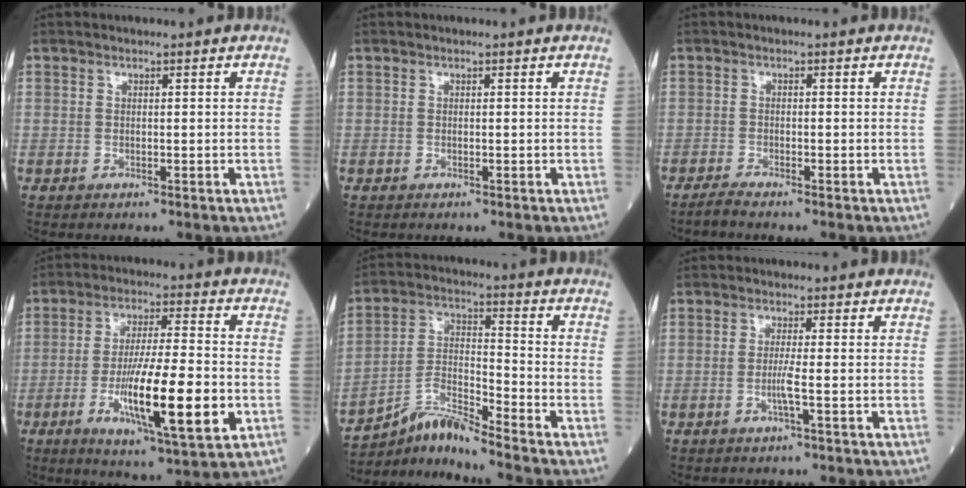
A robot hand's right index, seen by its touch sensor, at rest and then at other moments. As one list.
[{"total": 0.0}, {"total": 1.6, "force": [-1.5, -0.4, 0.5], "torque": [-0.017, -0.003, -0.033]}, {"total": 15.9, "force": [-4.2, 1.9, 15.2], "torque": [-0.268, -0.019, -0.069]}, {"total": 8.1, "force": [-7.6, -1.4, 2.7], "torque": [-0.068, 0.002, -0.141]}, {"total": 2.3, "force": [-0.8, -0.6, 2.0], "torque": [-0.043, -0.003, -0.019]}]